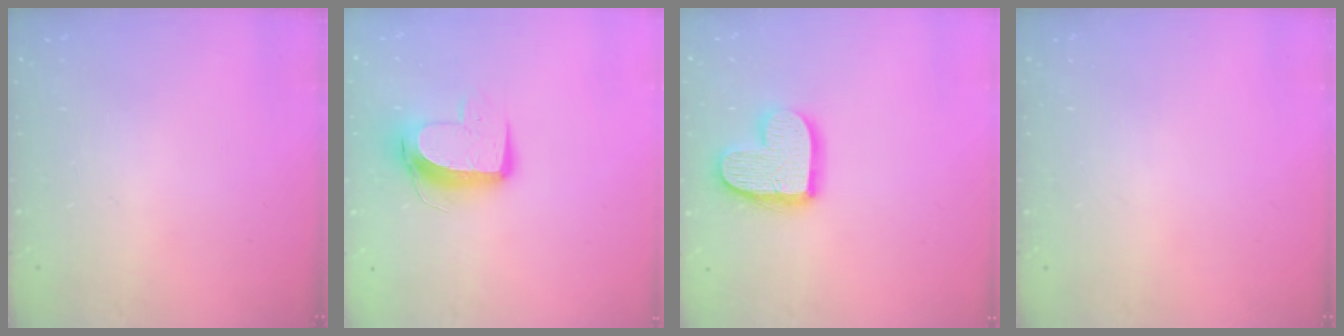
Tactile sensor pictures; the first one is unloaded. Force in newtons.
{"total": 10.6, "press": 10.6, "slide": 0.9}
{"total": 14.4, "press": 14.3, "slide": 1.0}
{"total": 0.0}